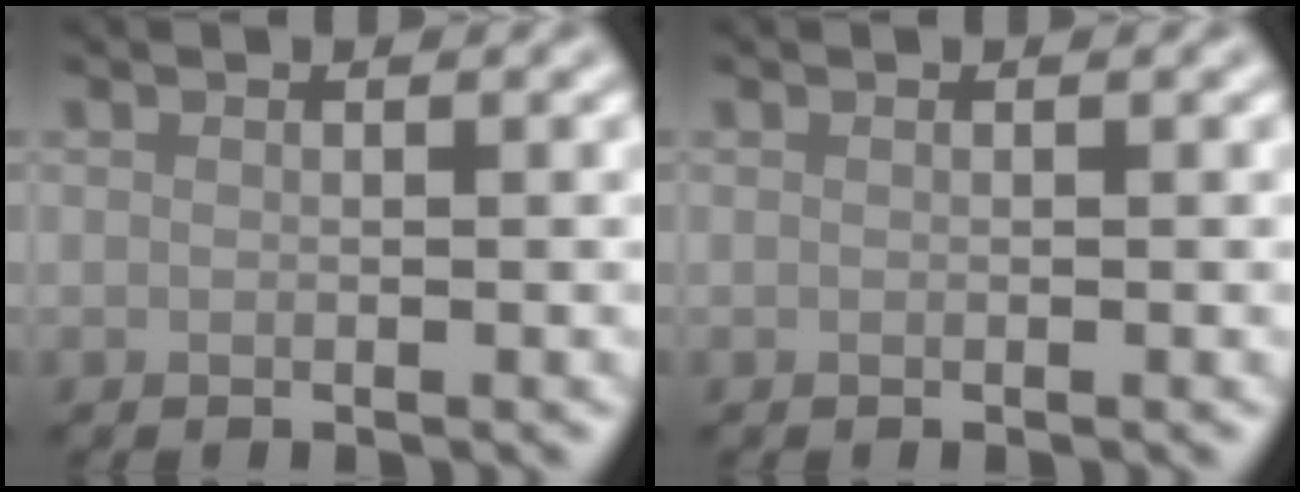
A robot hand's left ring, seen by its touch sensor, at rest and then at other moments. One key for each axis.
{"total": 0.0}